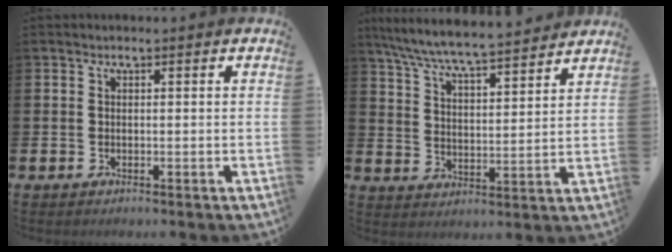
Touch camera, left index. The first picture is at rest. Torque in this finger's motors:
{"motor_torque": [0.57, -1.30, 0.86, 0.21]}